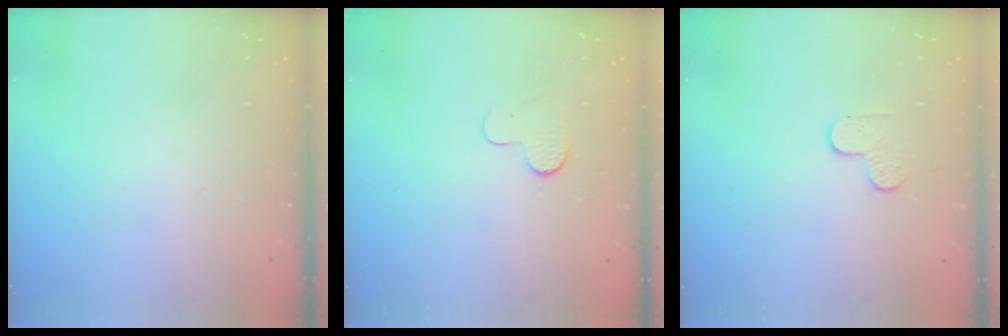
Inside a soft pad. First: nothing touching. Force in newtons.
{"total": 4.6, "press": 4.6, "slide": 0.4}
{"total": 5.4, "press": 5.3, "slide": 0.6}